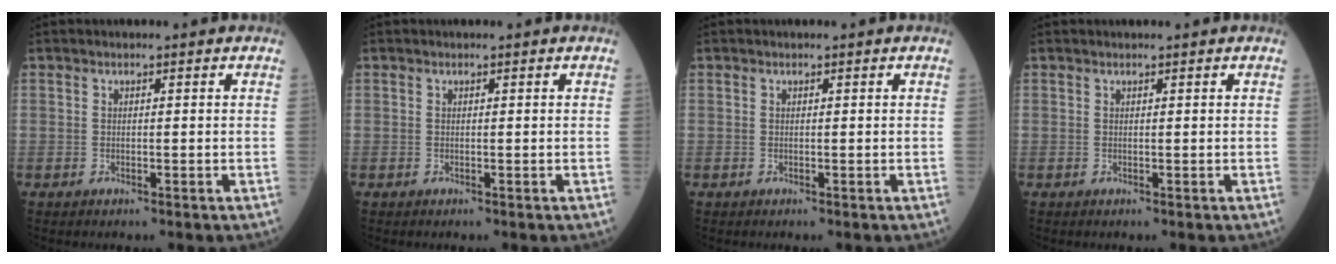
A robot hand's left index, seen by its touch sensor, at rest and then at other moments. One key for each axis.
{"total": 0.0}
{"total": 0.0}
{"total": 0.8, "fx": 0.8, "fy": 0.0, "fz": 0.1, "tx": -0.001, "ty": 0.008, "tz": 0.013}